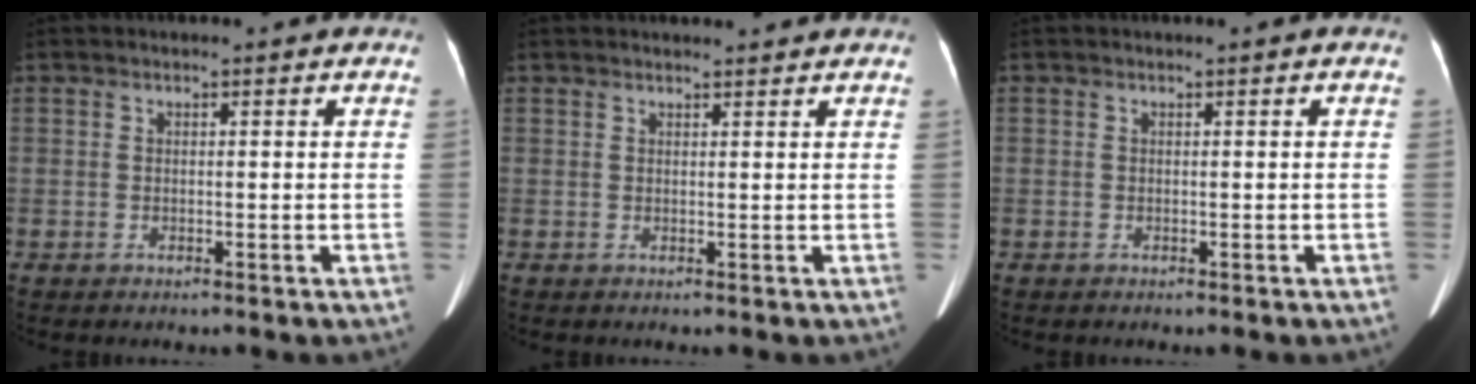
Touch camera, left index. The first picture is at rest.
{"total": 4.0, "force": [3.9, 0.3, 0.9], "torque": [-0.014, 0.019, 0.045]}
{"total": 0.0}